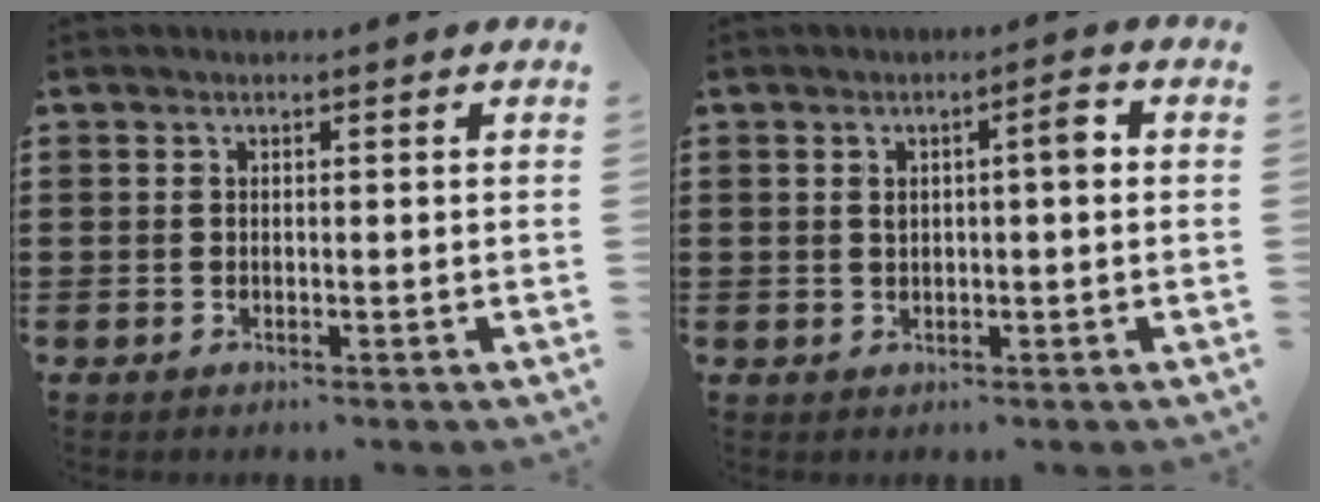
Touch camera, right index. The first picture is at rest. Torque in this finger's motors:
{"motor_torque": [-0.21, 0.18, 0.07, 0.00]}